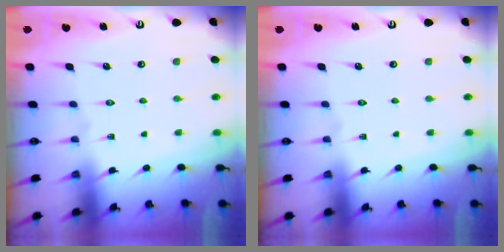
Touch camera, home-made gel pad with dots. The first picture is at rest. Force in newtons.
{"total": 0.0}